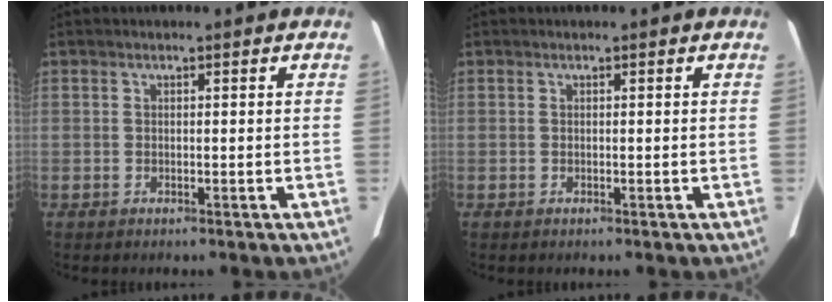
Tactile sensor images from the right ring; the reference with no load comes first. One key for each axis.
{"total": 0.0}